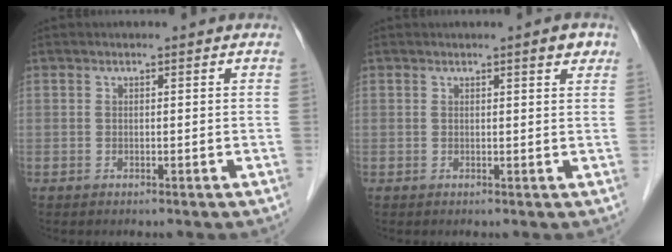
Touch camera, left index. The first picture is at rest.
{"total": 1.8, "force": [1.2, 0.3, 1.2], "torque": [-0.014, -0.004, 0.015]}